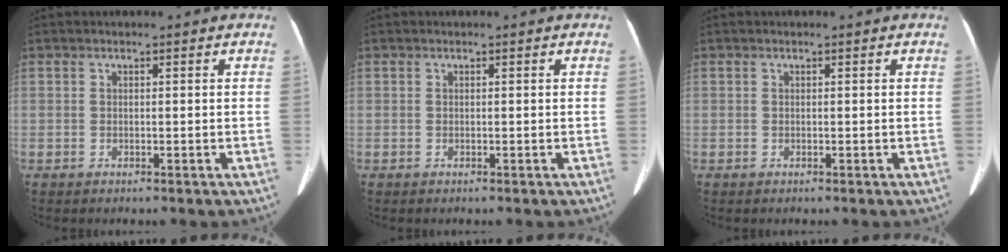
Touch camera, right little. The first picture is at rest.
{"total": 0.0}
{"total": 0.0}